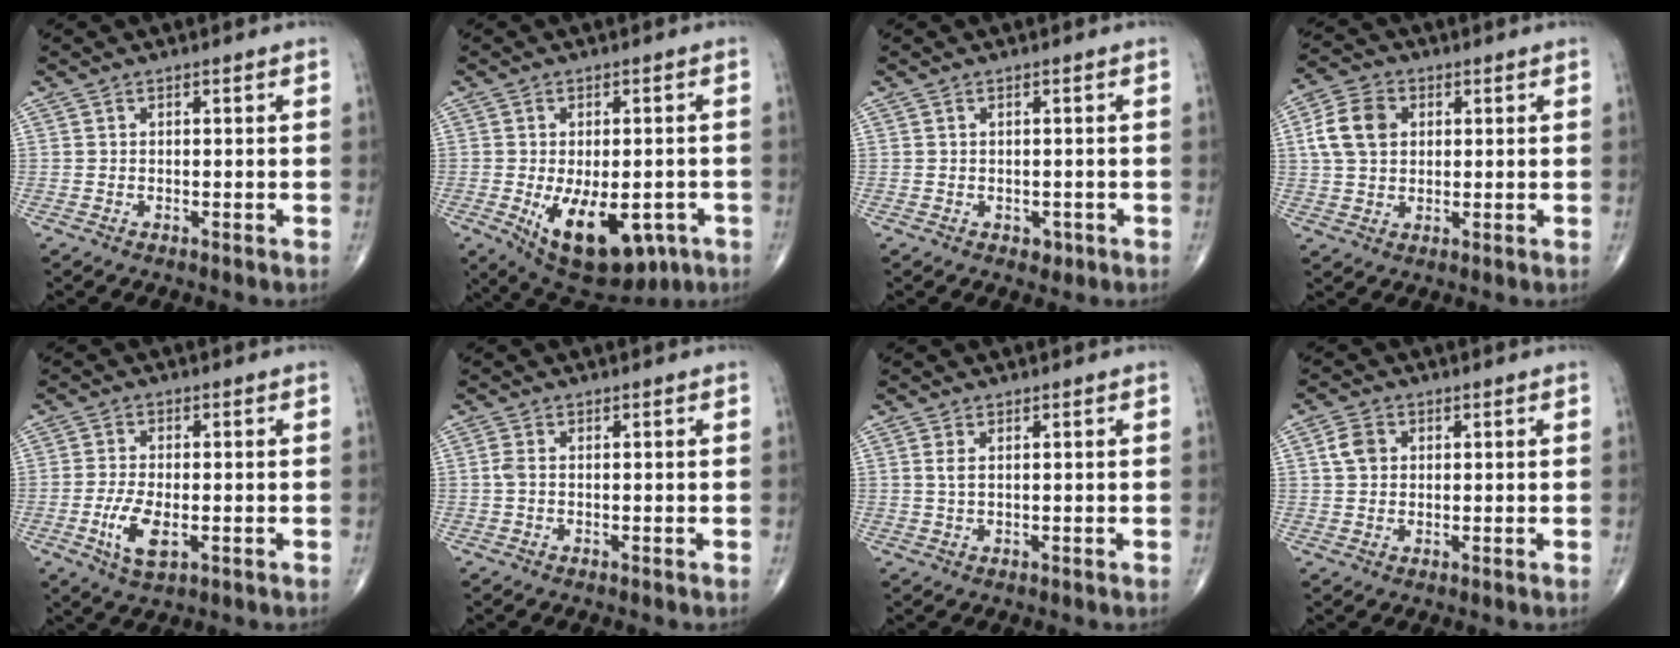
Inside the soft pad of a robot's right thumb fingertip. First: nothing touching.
{"total": 15.7, "force": [-5.5, 8.3, 12.1], "torque": [-0.172, -0.005, -0.060]}
{"total": 1.3, "force": [-0.4, 1.0, 0.7], "torque": [-0.002, 0.001, -0.003]}
{"total": 8.7, "force": [1.9, 6.4, 5.6], "torque": [-0.097, 0.007, 0.033]}
{"total": 6.3, "force": [-1.7, 2.8, 5.4], "torque": [-0.108, -0.003, -0.029]}
{"total": 1.3, "force": [0.0, 0.6, 1.2], "torque": [-0.029, -0.002, -0.001]}
{"total": 1.6, "force": [0.5, 0.6, 1.3], "torque": [-0.031, 0.002, 0.016]}
{"total": 3.9, "force": [1.0, 3.1, 2.1], "torque": [-0.035, 0.003, 0.016]}